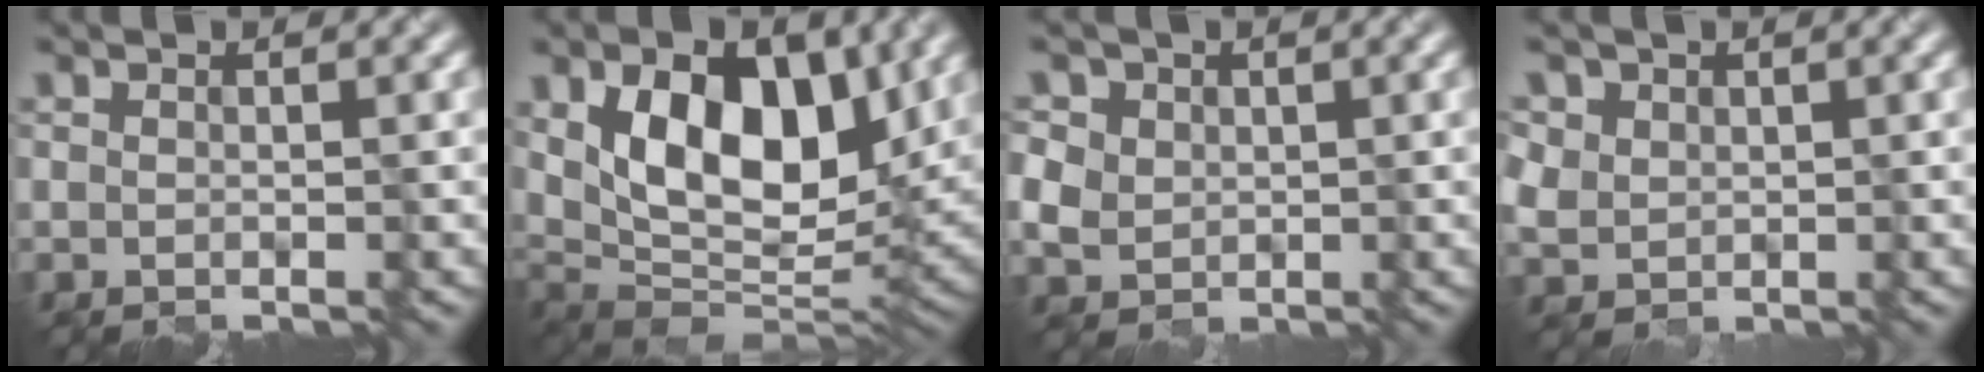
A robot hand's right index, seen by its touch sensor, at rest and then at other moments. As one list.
[{"total": 11.0, "force": [3.6, 6.1, 8.4], "torque": [-0.132, -0.009, 0.057]}, {"total": 4.7, "force": [1.6, 4.0, 1.8], "torque": [-0.051, 0.019, 0.021]}, {"total": 3.5, "force": [1.8, 2.9, 0.9], "torque": [-0.046, 0.013, 0.045]}]